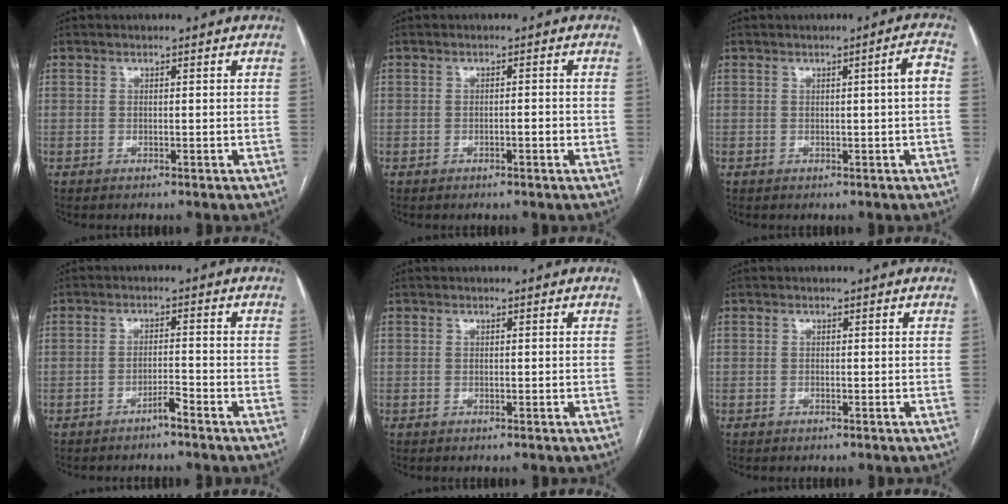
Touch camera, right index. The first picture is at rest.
{"total": 1.3, "force": [-0.5, 0.3, 1.2], "torque": [-0.018, 0.002, -0.008]}
{"total": 2.6, "force": [0.0, -0.4, 2.5], "torque": [-0.034, 0.003, 0.002]}
{"total": 2.2, "force": [-1.8, 0.0, 1.3], "torque": [-0.020, 0.000, -0.032]}
{"total": 0.0}
{"total": 0.0}